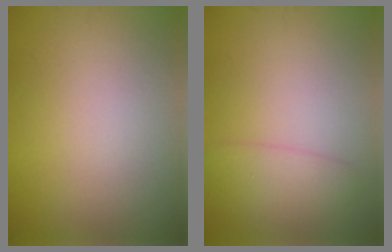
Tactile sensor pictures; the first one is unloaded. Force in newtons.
{"total": 2.7, "press": 2.7, "slide": 0.2}